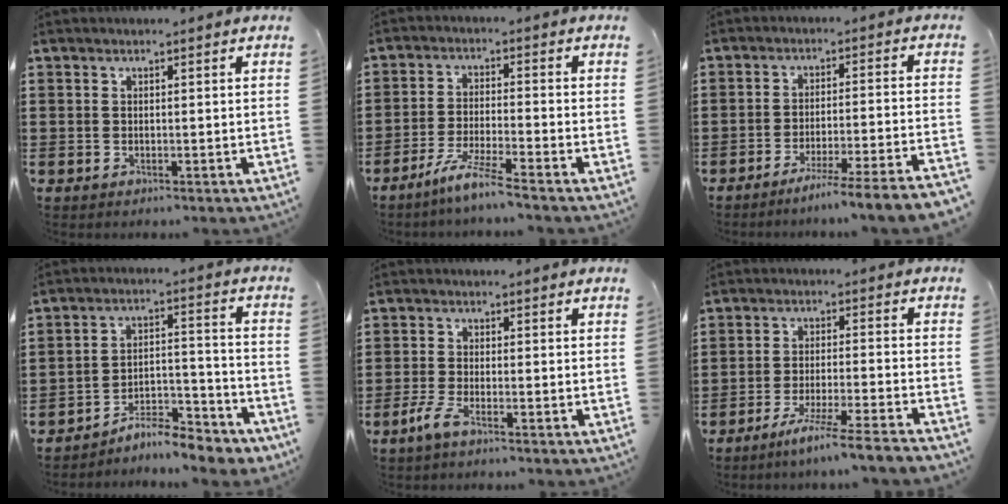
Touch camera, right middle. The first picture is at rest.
{"total": 5.9, "force": [-5.0, -0.5, 2.9], "torque": [-0.067, -0.018, -0.098]}
{"total": 5.9, "force": [-5.2, -1.3, 2.5], "torque": [-0.036, -0.021, -0.100]}
{"total": 7.1, "force": [-6.9, 0.9, 1.4], "torque": [-0.015, 0.013, -0.135]}
{"total": 3.3, "force": [-2.2, 0.5, 2.3], "torque": [-0.059, -0.008, -0.046]}
{"total": 6.7, "force": [-5.8, -1.0, 3.1], "torque": [-0.050, -0.018, -0.109]}